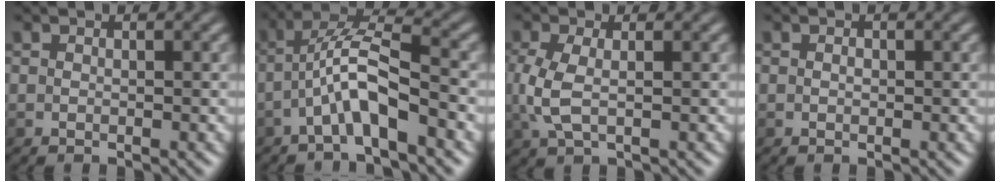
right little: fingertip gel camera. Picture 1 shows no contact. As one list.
[{"total": 4.7, "force": [-2.4, 0.7, 4.0], "torque": [-0.082, 0.018, -0.046]}, {"total": 3.2, "force": [0.0, 1.8, 2.7], "torque": [-0.076, 0.002, 0.005]}, {"total": 0.9, "force": [0.4, 0.7, 0.6], "torque": [-0.003, 0.008, -0.008]}]